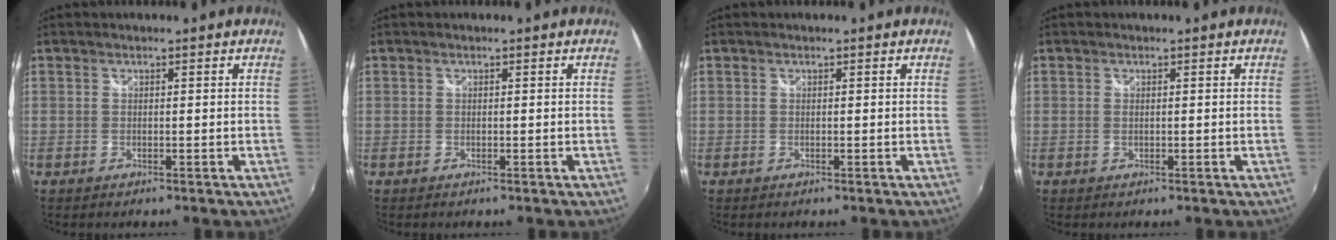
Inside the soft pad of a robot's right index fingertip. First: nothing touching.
{"total": 0.0}
{"total": 0.0}
{"total": 0.6, "force": [0.1, 0.2, 0.5], "torque": [-0.012, 0.000, 0.000]}